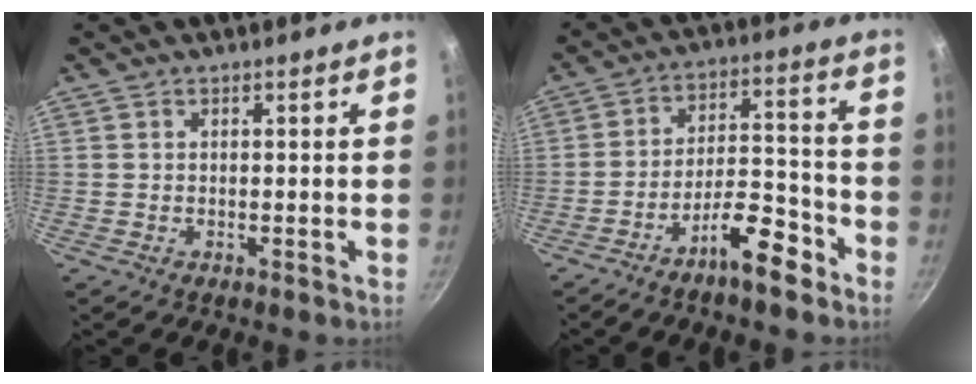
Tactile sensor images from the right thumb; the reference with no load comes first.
{"total": 10.3, "force": [-6.9, 3.3, 6.9], "torque": [-0.095, 0.064, -0.110]}